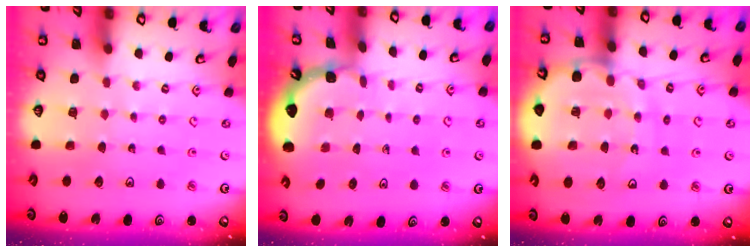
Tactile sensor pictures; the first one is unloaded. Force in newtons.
{"total": 0.9, "press": 0.9, "slide": 0.2}
{"total": 12.1, "press": 12.0, "slide": 1.6}